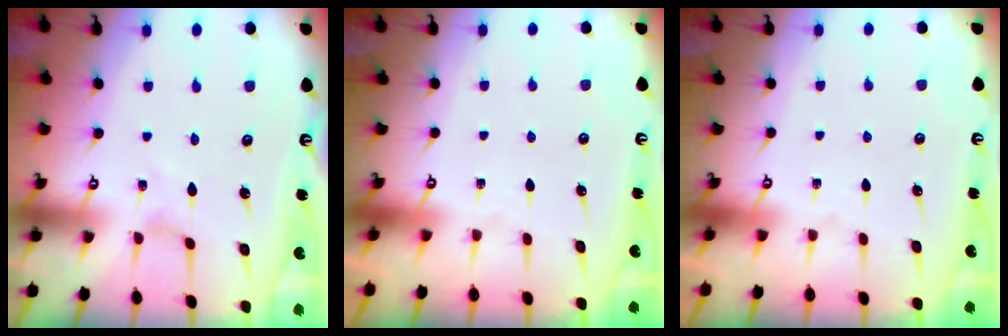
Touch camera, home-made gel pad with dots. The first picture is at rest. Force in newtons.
{"total": 0.0}
{"total": 0.0}